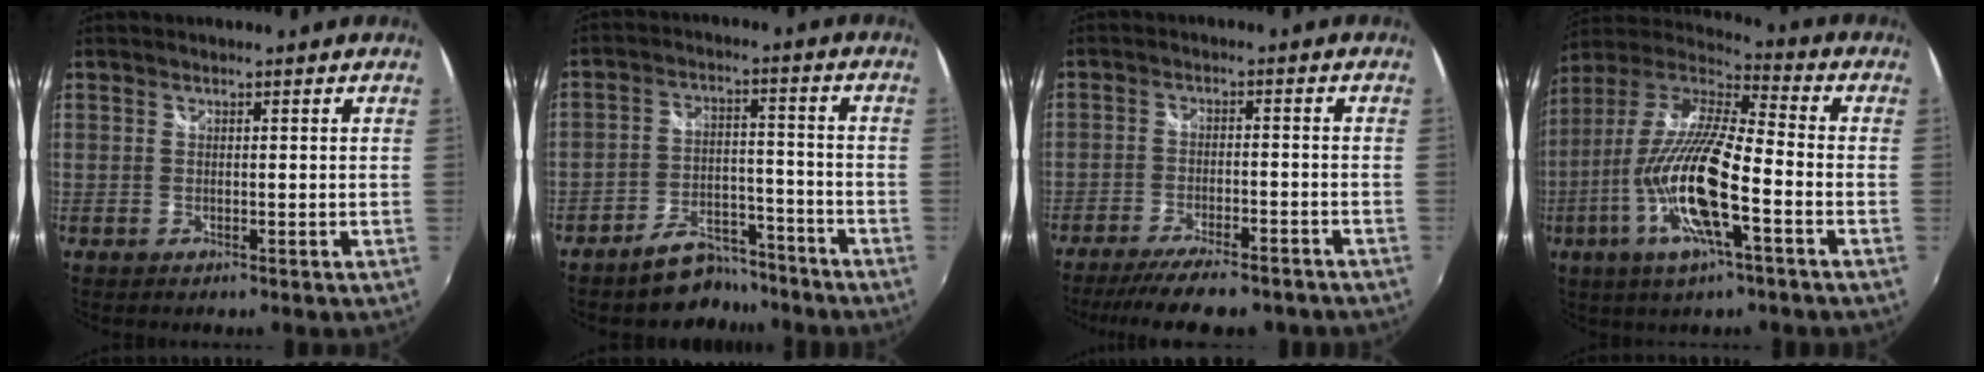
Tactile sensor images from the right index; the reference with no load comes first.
{"total": 9.1, "force": [-7.9, 4.0, 1.9], "torque": [-0.040, 0.032, -0.109]}
{"total": 15.2, "force": [-12.7, 3.5, 7.5], "torque": [-0.153, -0.031, -0.182]}
{"total": 18.9, "force": [-6.8, 3.7, 17.2], "torque": [-0.337, -0.025, -0.136]}